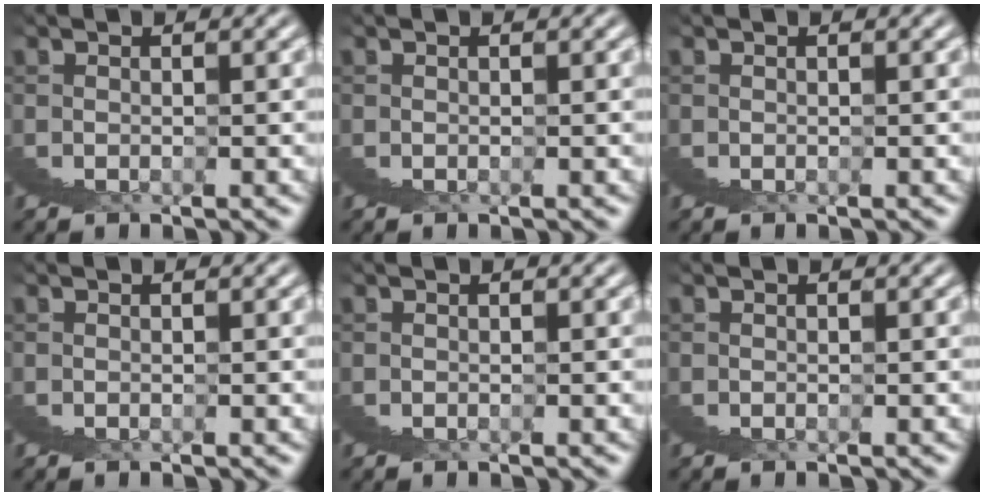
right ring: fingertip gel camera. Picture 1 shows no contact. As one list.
[{"total": 0.0}, {"total": 0.0}, {"total": 0.0}, {"total": 0.0}, {"total": 0.0}]